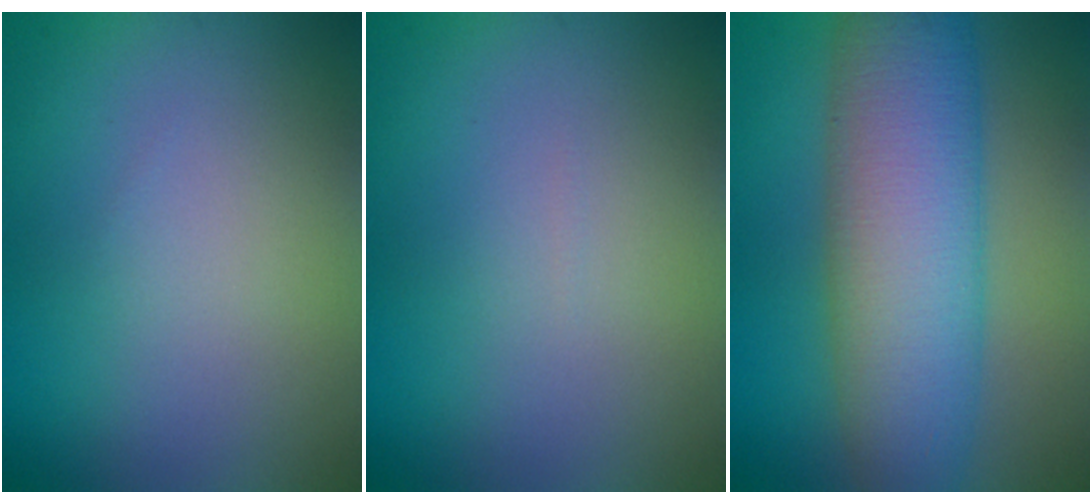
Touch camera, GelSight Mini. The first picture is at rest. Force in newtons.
{"total": 0.0}
{"total": 10.6, "press": 10.6, "slide": 0.4}